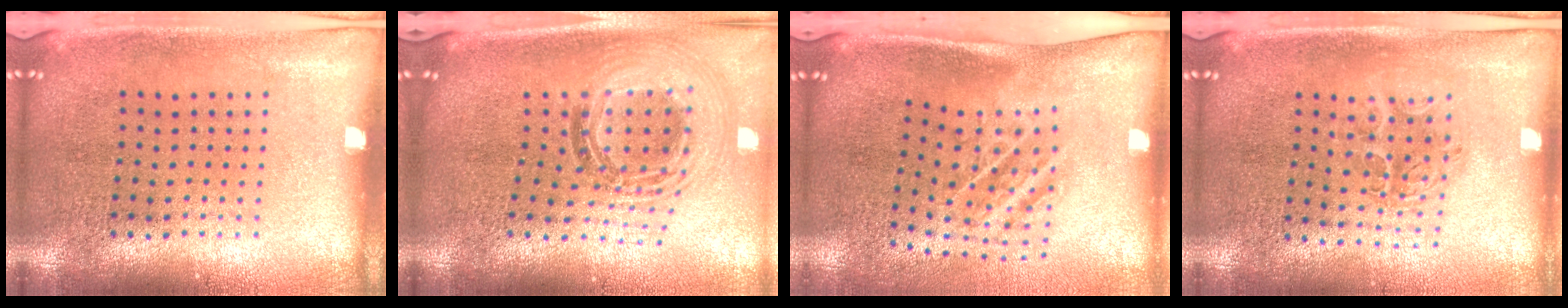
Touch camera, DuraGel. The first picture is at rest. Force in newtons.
{"total": 1.6, "press": 1.4, "slide": 0.8}
{"total": 1.9, "press": 1.1, "slide": 1.6}
{"total": 1.2, "press": 1.2, "slide": 0.4}